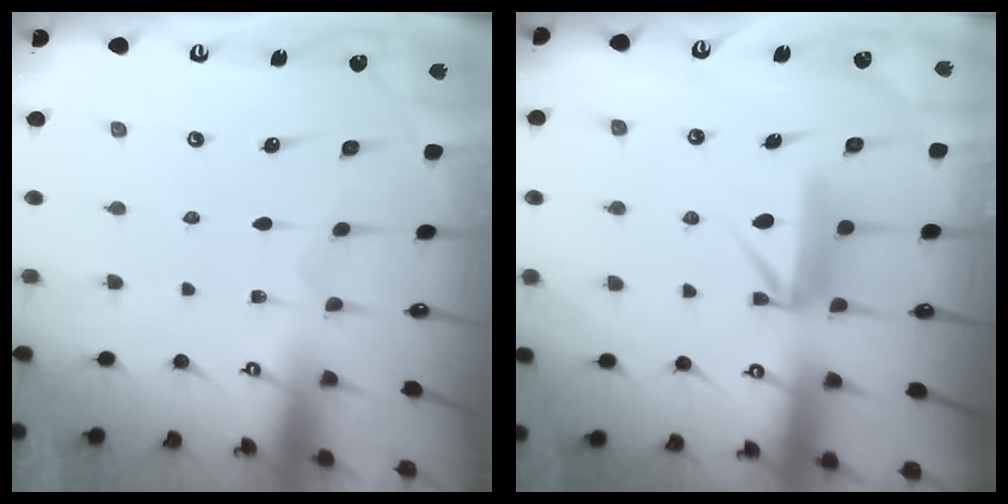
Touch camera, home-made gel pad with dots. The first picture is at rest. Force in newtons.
{"total": 8.7, "press": 8.7, "slide": 0.5}